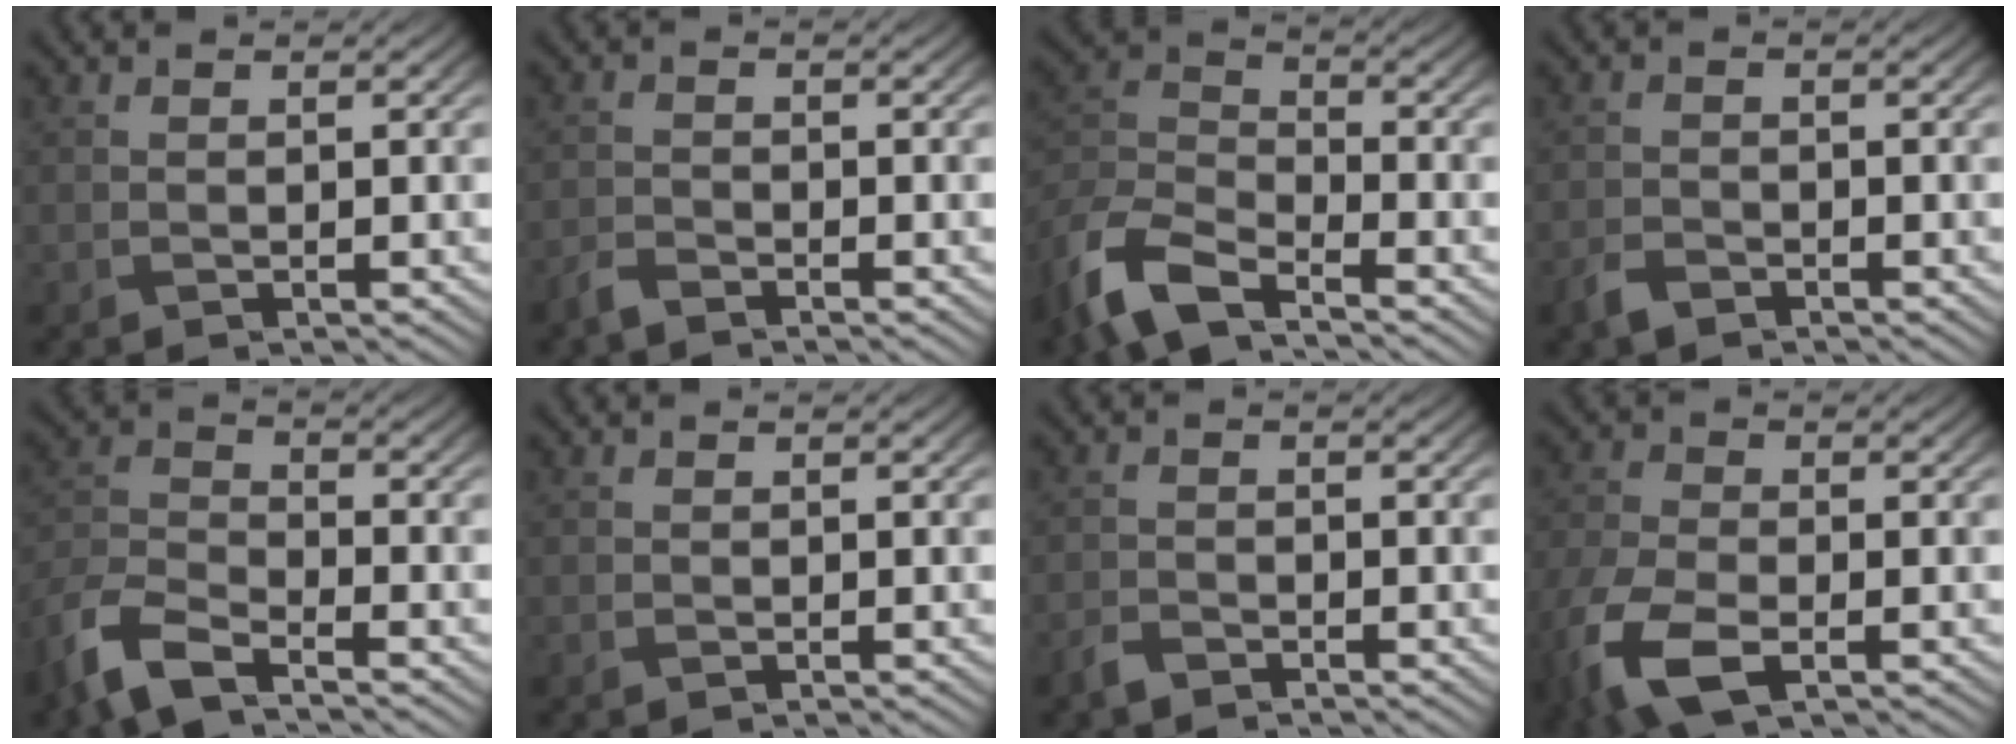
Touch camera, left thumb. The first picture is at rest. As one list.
[{"total": 1.7, "force": [-1.6, 0.2, 0.6], "torque": [-0.018, 0.000, -0.043]}, {"total": 9.8, "force": [-7.3, 3.5, 5.4], "torque": [-0.128, -0.010, -0.161]}, {"total": 2.0, "force": [-1.6, 0.9, 0.9], "torque": [-0.021, 0.000, -0.039]}, {"total": 8.0, "force": [-6.1, 2.8, 4.4], "torque": [-0.100, -0.009, -0.141]}, {"total": 0.0}, {"total": 1.5, "force": [-1.3, 0.5, 0.6], "torque": [-0.014, 0.003, -0.034]}, {"total": 8.9, "force": [-4.5, 4.6, 6.2], "torque": [-0.167, -0.029, -0.093]}]